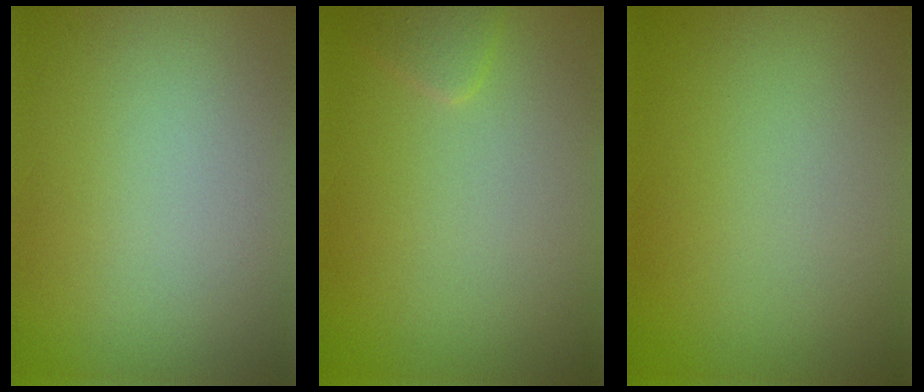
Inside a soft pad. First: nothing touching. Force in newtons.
{"total": 1.0, "press": 1.0, "slide": 0.0}
{"total": 0.0}